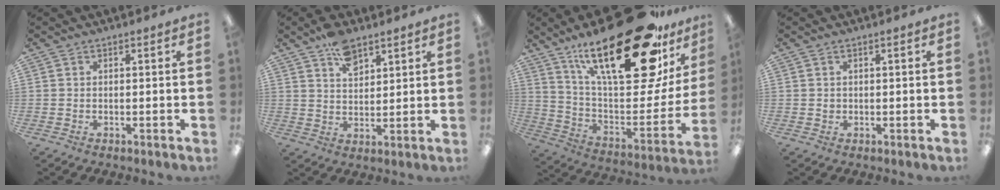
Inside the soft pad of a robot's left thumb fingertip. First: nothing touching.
{"total": 7.3, "force": [4.9, 3.7, 3.9], "torque": [-0.059, -0.022, 0.085]}
{"total": 33.8, "force": [20.0, 11.6, 24.6], "torque": [-0.358, -0.123, 0.337]}
{"total": 0.7, "force": [0.1, 0.7, 0.3], "torque": [-0.008, 0.005, 0.001]}